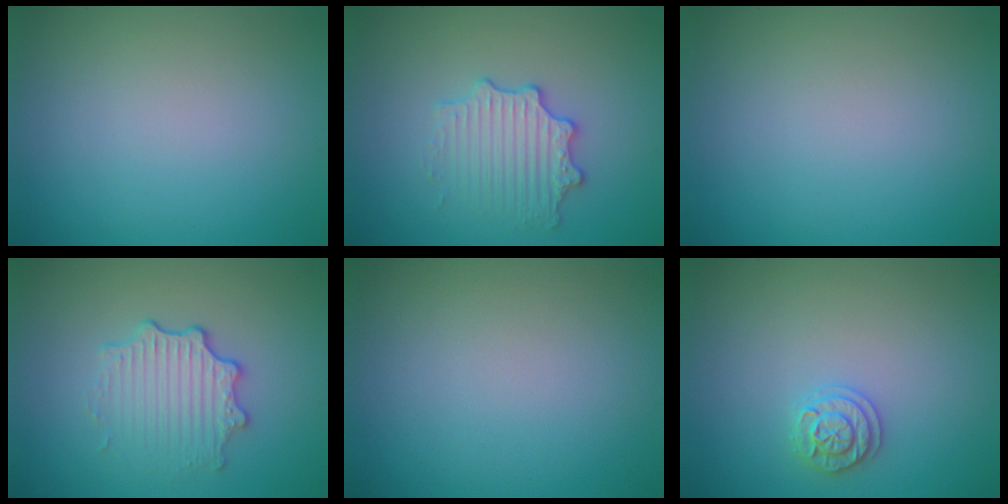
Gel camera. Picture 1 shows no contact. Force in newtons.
{"total": 2.9, "press": 2.8, "slide": 0.7}
{"total": 0.0}
{"total": 3.4, "press": 2.7, "slide": 2.0}
{"total": 0.0}
{"total": 1.9, "press": 1.9, "slide": 0.2}